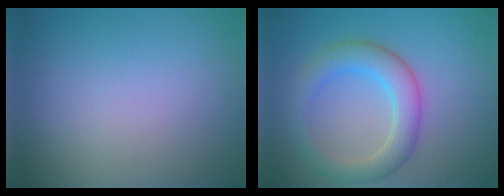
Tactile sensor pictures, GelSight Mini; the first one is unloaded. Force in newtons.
{"total": 4.6, "press": 4.6, "slide": 0.1}